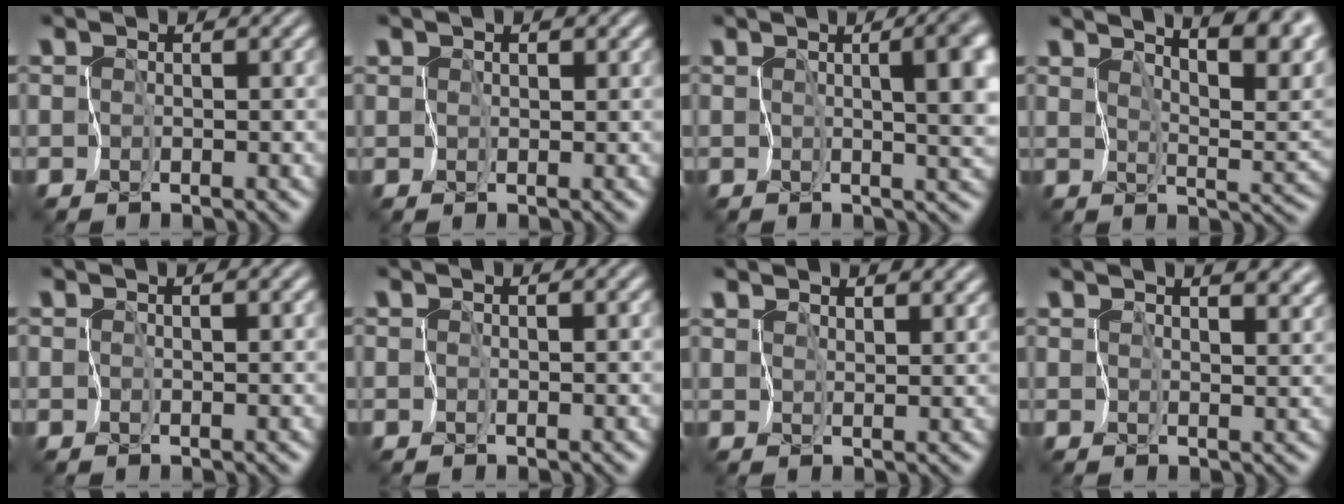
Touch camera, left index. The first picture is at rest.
{"total": 1.5, "force": [0.8, 1.0, 0.7], "torque": [-0.005, 0.012, 0.009]}
{"total": 7.3, "force": [0.8, 2.8, 6.7], "torque": [-0.066, 0.007, 0.012]}
{"total": 9.1, "force": [6.4, 2.5, 6.0], "torque": [-0.084, 0.016, 0.085]}
{"total": 0.5, "force": [0.3, 0.0, 0.4], "torque": [-0.007, 0.003, 0.009]}
{"total": 0.0}
{"total": 4.0, "force": [3.3, 1.5, 1.7], "torque": [-0.039, 0.001, 0.056]}
{"total": 7.2, "force": [4.5, 3.4, 4.5], "torque": [-0.063, 0.025, 0.060]}